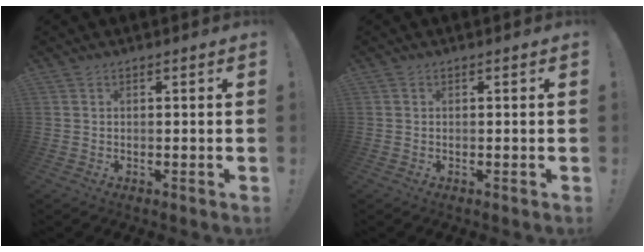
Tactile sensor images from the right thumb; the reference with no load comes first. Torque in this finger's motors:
{"motor_torque": [0.07, 0.06, 0.14, 0.13, -0.03]}